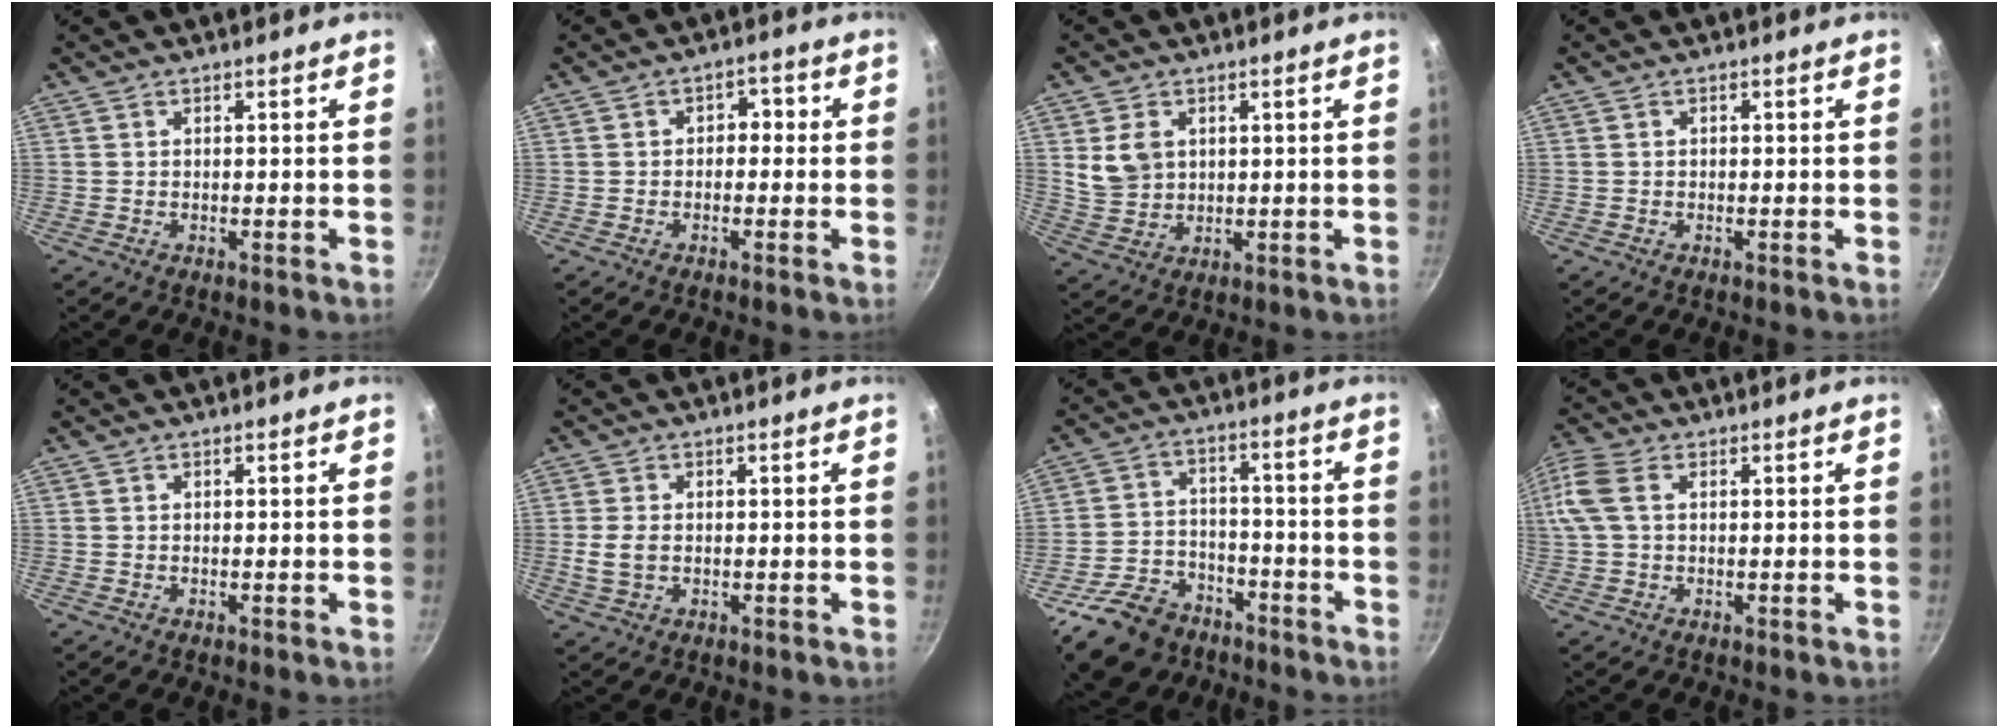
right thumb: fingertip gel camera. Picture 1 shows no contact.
{"total": 2.9, "force": [-0.4, 2.2, 1.8], "torque": [-0.001, 0.011, -0.013]}
{"total": 6.3, "force": [1.9, 4.8, 3.6], "torque": [-0.055, -0.010, 0.047]}
{"total": 0.0}
{"total": 0.0}
{"total": 3.8, "force": [-0.2, 2.6, 2.7], "torque": [-0.054, -0.002, -0.001]}
{"total": 13.8, "force": [-9.2, 8.8, 5.4], "torque": [-0.088, 0.059, -0.150]}
{"total": 8.1, "force": [1.9, 4.8, 6.2], "torque": [-0.142, 0.019, 0.031]}